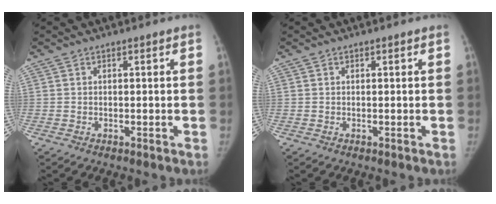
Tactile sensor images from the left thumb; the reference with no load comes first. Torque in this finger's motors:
{"motor_torque": [0.00, 0.00, 0.02, -0.02, 0.00]}